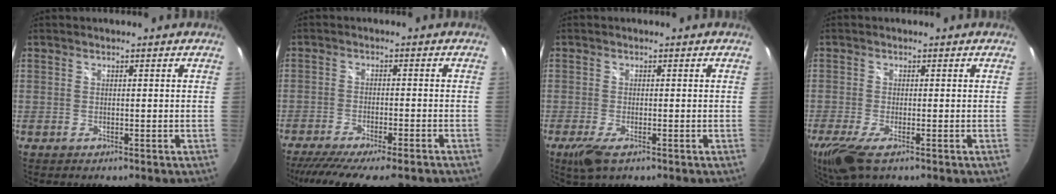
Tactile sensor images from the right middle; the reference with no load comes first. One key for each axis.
{"total": 14.7, "fx": -12.0, "fy": 2.5, "fz": 8.0, "tx": -0.161, "ty": -0.050, "tz": -0.182}
{"total": 4.3, "fx": -2.4, "fy": 1.2, "fz": 3.3, "tx": -0.073, "ty": -0.017, "tz": -0.043}
{"total": 5.3, "fx": -3.0, "fy": 1.2, "fz": 4.2, "tx": -0.094, "ty": -0.023, "tz": -0.055}